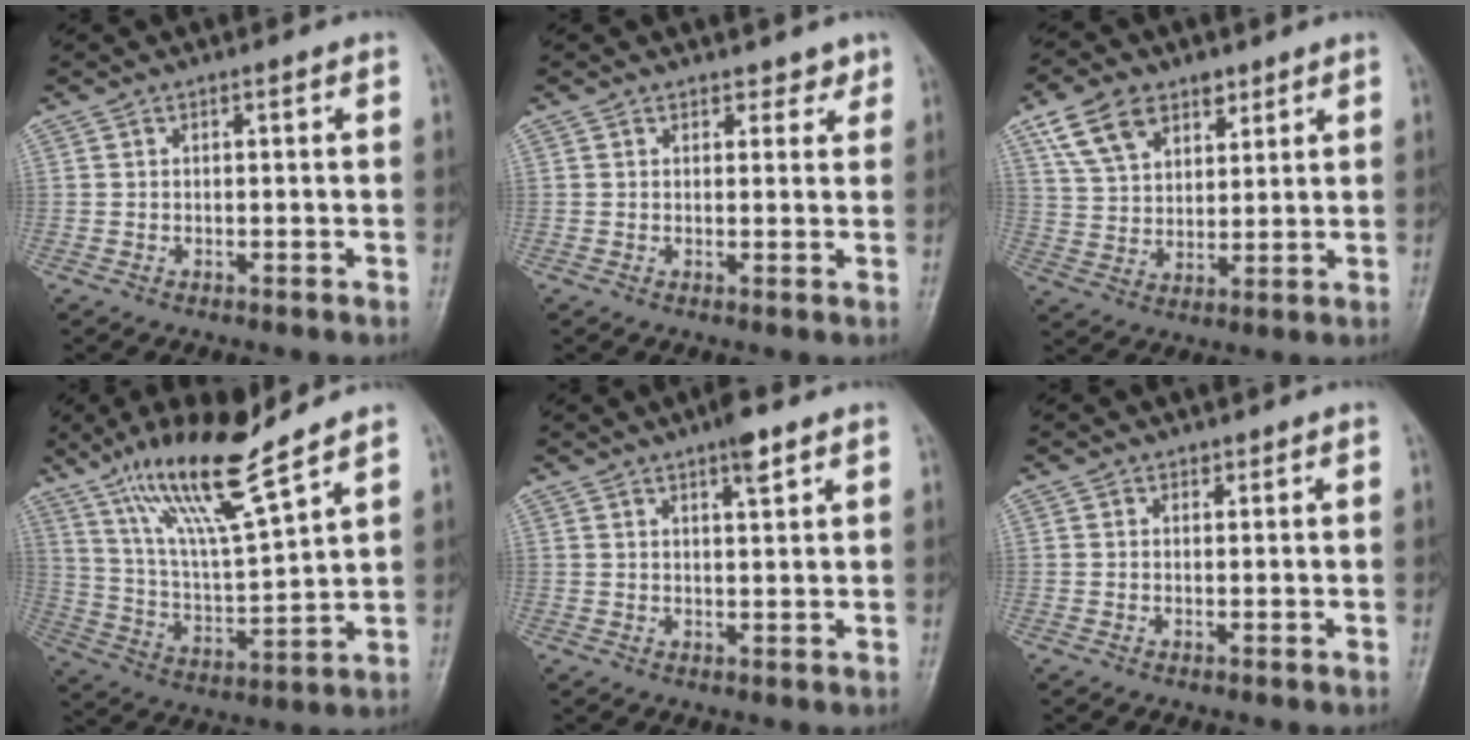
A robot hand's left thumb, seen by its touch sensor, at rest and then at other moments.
{"total": 2.3, "force": [1.8, 1.4, 0.4], "torque": [0.018, -0.009, 0.018]}
{"total": 11.1, "force": [6.3, 7.0, 5.8], "torque": [-0.081, -0.019, 0.120]}
{"total": 16.6, "force": [11.7, 2.3, 11.6], "torque": [-0.202, -0.058, 0.224]}
{"total": 4.0, "force": [2.5, 0.9, 2.9], "torque": [-0.043, -0.010, 0.039]}
{"total": 0.6, "force": [0.5, 0.4, 0.0], "torque": [0.005, -0.003, 0.005]}